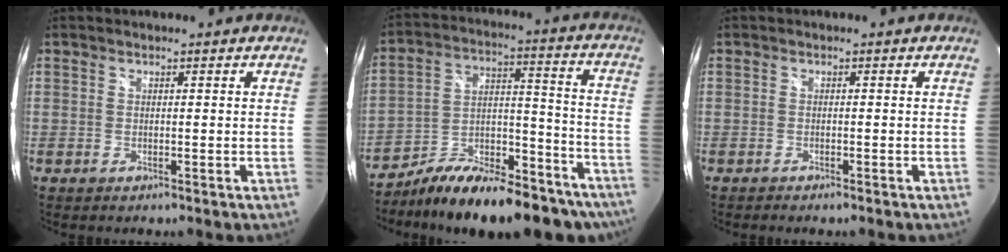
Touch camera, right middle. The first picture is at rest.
{"total": 25.0, "force": [-18.9, 9.5, 13.4], "torque": [-0.196, 0.020, -0.260]}
{"total": 1.0, "force": [-0.9, 0.2, 0.4], "torque": [-0.010, -0.005, -0.016]}